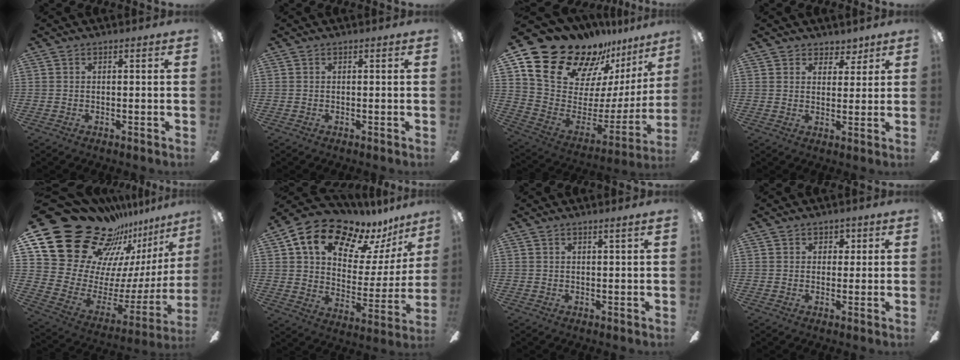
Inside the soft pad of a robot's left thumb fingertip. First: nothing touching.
{"total": 0.0}
{"total": 23.3, "force": [18.6, 11.4, 8.2], "torque": [-0.145, -0.136, 0.351]}
{"total": 4.7, "force": [3.6, 3.1, 0.3], "torque": [0.004, -0.017, 0.064]}
{"total": 26.2, "force": [19.9, 14.1, 9.6], "torque": [-0.151, -0.169, 0.398]}
{"total": 17.2, "force": [12.6, 8.6, 7.9], "torque": [-0.138, -0.086, 0.218]}
{"total": 1.4, "force": [1.1, -0.3, 0.7], "torque": [-0.014, -0.003, 0.021]}
{"total": 2.6, "force": [1.2, 2.3, 0.6], "torque": [0.000, 0.002, 0.018]}